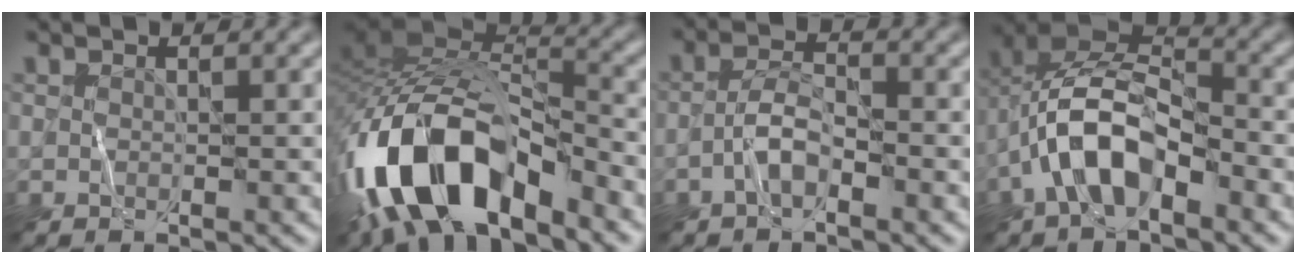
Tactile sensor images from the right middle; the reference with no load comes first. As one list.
[{"total": 13.7, "force": [-7.5, 6.3, 9.7], "torque": [-0.179, -0.004, -0.133]}, {"total": 2.5, "force": [-1.5, 0.8, 1.9], "torque": [-0.036, 0.012, -0.036]}, {"total": 8.0, "force": [-3.3, 4.0, 6.0], "torque": [-0.118, 0.014, -0.069]}]